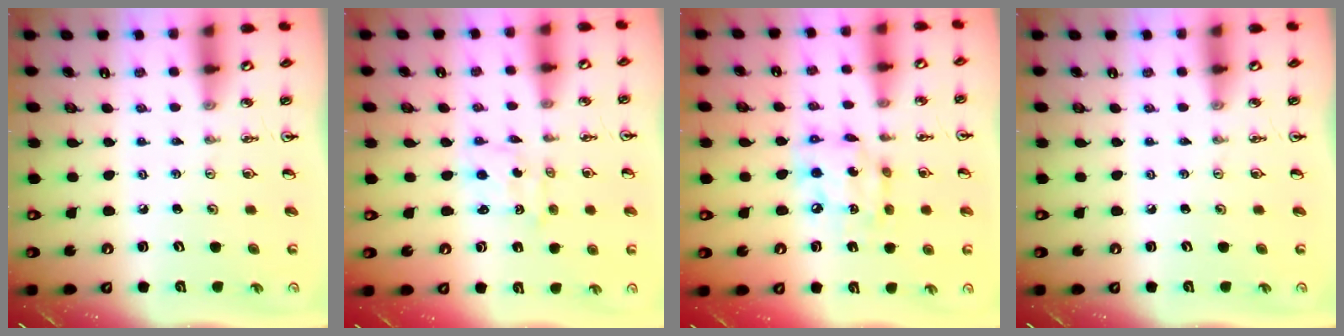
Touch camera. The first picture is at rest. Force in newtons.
{"total": 1.0, "press": 0.9, "slide": 0.5}
{"total": 11.4, "press": 11.3, "slide": 1.2}
{"total": 0.0}